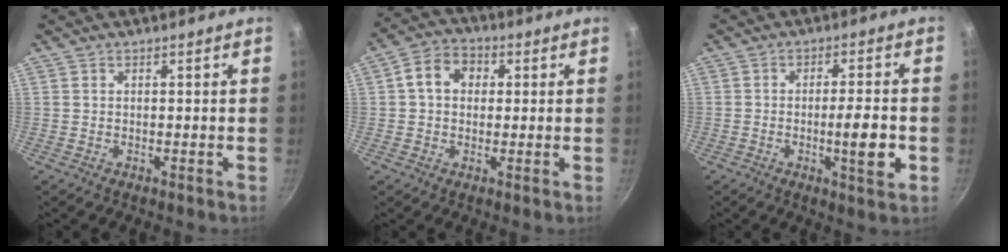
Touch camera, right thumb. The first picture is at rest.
{"total": 7.4, "force": [1.3, 5.9, 4.3], "torque": [-0.049, 0.015, 0.008]}
{"total": 7.6, "force": [-1.9, 1.6, 7.2], "torque": [-0.102, 0.014, -0.027]}